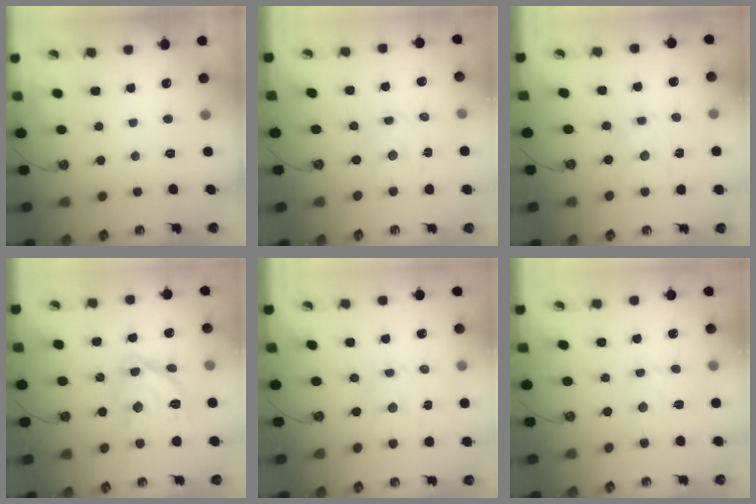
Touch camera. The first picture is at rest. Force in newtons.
{"total": 4.7, "press": 4.6, "slide": 0.7}
{"total": 2.1, "press": 2.0, "slide": 0.4}
{"total": 15.1, "press": 15.0, "slide": 1.0}
{"total": 2.6, "press": 2.6, "slide": 0.6}
{"total": 3.8, "press": 3.8, "slide": 0.2}